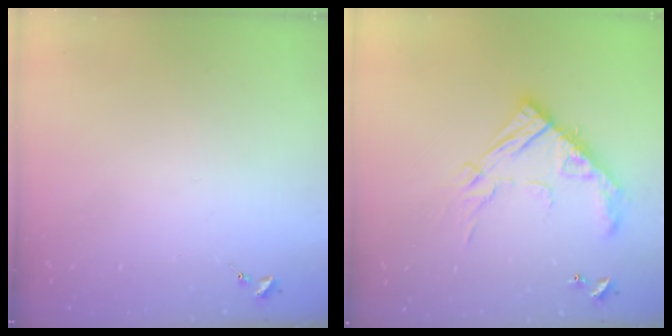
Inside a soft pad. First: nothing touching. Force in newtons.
{"total": 17.6, "press": 17.6, "slide": 1.2}